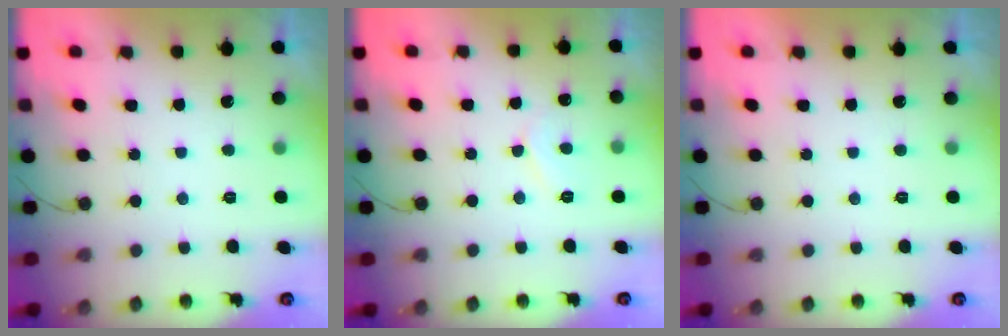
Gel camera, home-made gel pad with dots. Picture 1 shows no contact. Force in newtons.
{"total": 5.2, "press": 5.2, "slide": 0.6}
{"total": 1.7, "press": 1.7, "slide": 0.1}